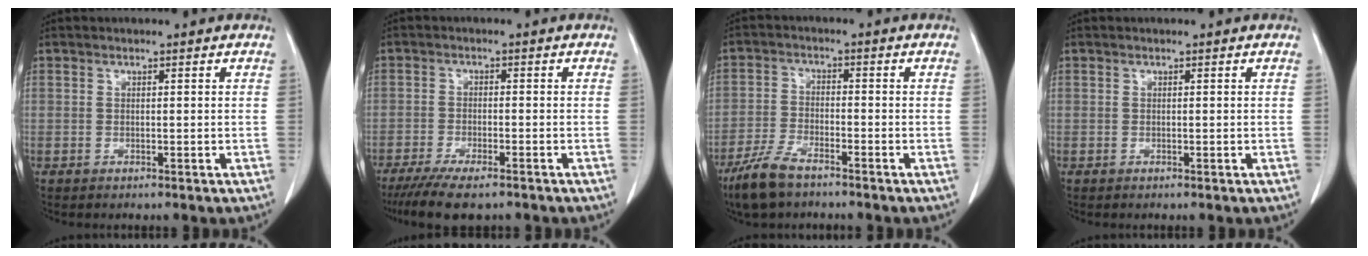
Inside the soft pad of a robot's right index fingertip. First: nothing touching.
{"total": 8.1, "force": [-6.2, 2.0, 4.9], "torque": [-0.074, -0.015, -0.098]}
{"total": 6.7, "force": [-5.1, 1.9, 3.9], "torque": [-0.088, -0.011, -0.097]}
{"total": 0.0}